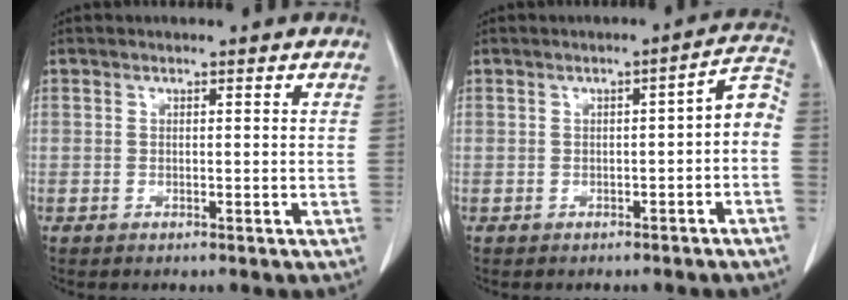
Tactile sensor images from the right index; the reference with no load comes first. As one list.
[{"total": 5.0, "force": [-1.4, 1.3, 4.6], "torque": [-0.052, 0.026, -0.018]}]